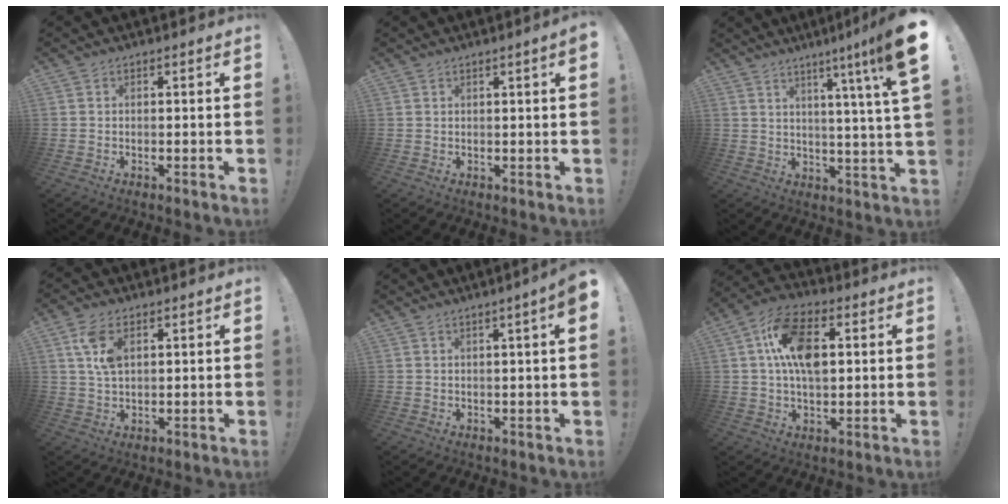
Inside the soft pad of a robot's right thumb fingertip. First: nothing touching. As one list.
[{"total": 1.9, "force": [0.9, -0.2, 1.7], "torque": [-0.031, 0.000, 0.014]}, {"total": 11.8, "force": [5.3, -1.9, 10.4], "torque": [-0.156, -0.043, 0.063]}, {"total": 7.5, "force": [3.2, 3.8, 5.6], "torque": [-0.107, -0.009, 0.057]}, {"total": 4.0, "force": [1.8, -0.2, 3.6], "torque": [-0.060, -0.006, 0.028]}, {"total": 14.9, "force": [2.7, 8.9, 11.7], "torque": [-0.193, 0.012, 0.049]}]